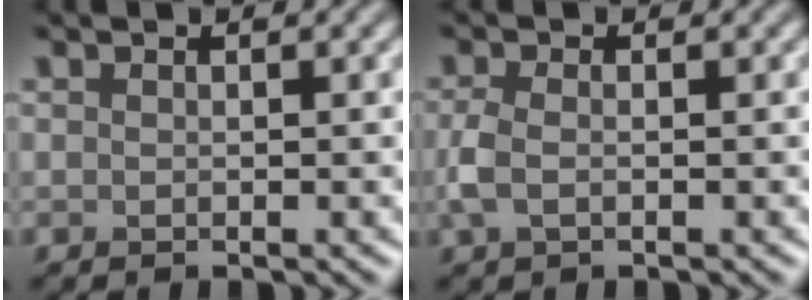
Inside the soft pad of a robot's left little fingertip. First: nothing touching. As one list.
[{"total": 2.3, "force": [-0.5, 1.3, 1.8], "torque": [-0.049, 0.000, -0.013]}]